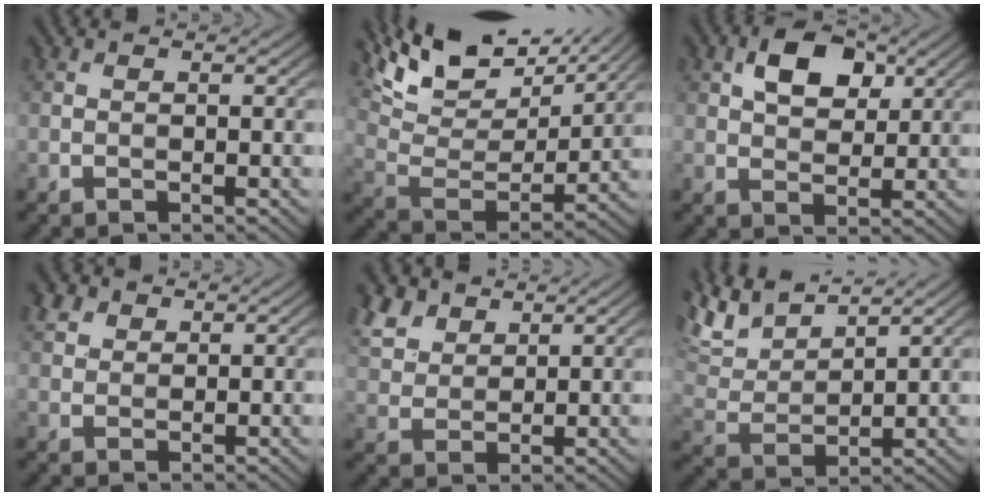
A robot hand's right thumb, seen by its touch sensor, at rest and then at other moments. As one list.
[{"total": 14.3, "force": [10.8, 5.4, 7.6], "torque": [-0.178, 0.001, 0.174]}, {"total": 6.2, "force": [2.6, 3.8, 4.2], "torque": [-0.072, 0.001, 0.041]}, {"total": 3.0, "force": [1.8, 2.1, 1.2], "torque": [-0.035, 0.009, 0.038]}, {"total": 6.3, "force": [4.2, 3.7, 2.9], "torque": [-0.085, 0.009, 0.089]}, {"total": 10.3, "force": [8.3, 2.9, 5.5], "torque": [-0.148, 0.016, 0.161]}]